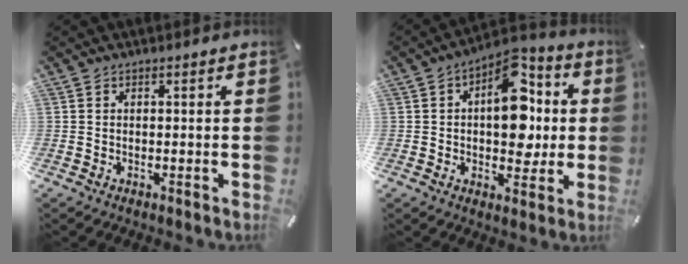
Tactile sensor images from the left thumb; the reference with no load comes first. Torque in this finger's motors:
{"motor_torque": [2.04, 2.22, 1.66, -0.11, 0.35]}